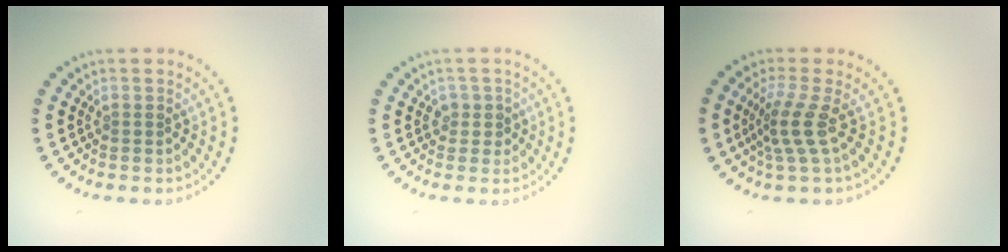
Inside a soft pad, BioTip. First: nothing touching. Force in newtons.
{"total": 1.5, "press": 1.3, "slide": 0.8}
{"total": 3.0, "press": 2.2, "slide": 2.0}